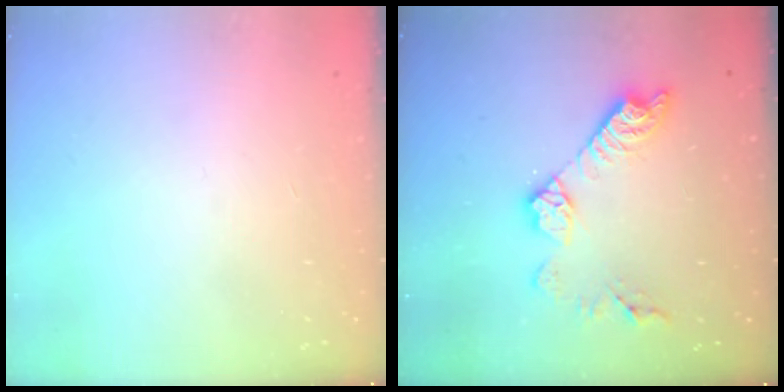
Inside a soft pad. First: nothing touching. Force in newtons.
{"total": 12.3, "press": 12.2, "slide": 0.6}